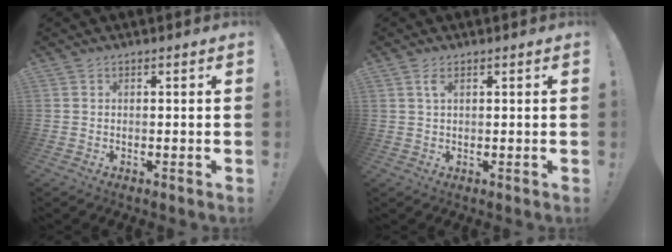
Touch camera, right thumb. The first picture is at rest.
{"total": 2.4, "force": [1.0, 1.0, 1.9], "torque": [-0.038, 0.001, 0.017]}